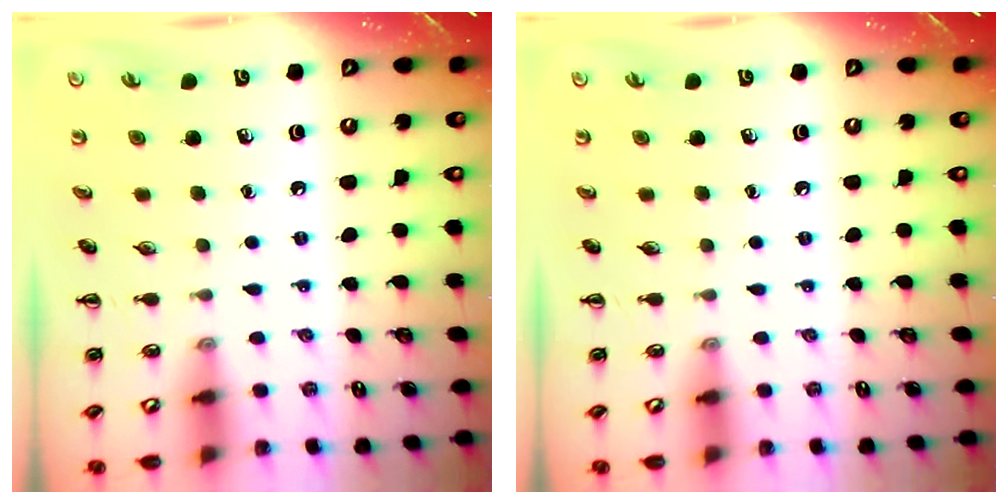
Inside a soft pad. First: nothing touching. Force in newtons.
{"total": 0.0}